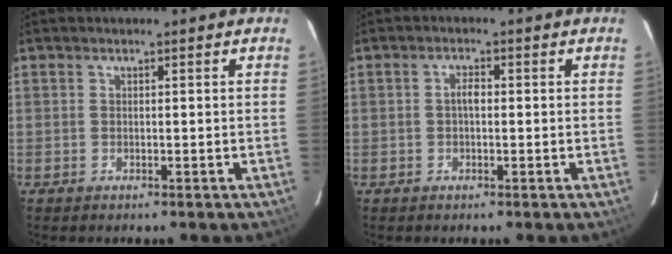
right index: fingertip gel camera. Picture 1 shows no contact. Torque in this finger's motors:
{"motor_torque": [0.18, -0.07, 0.13, 0.05]}